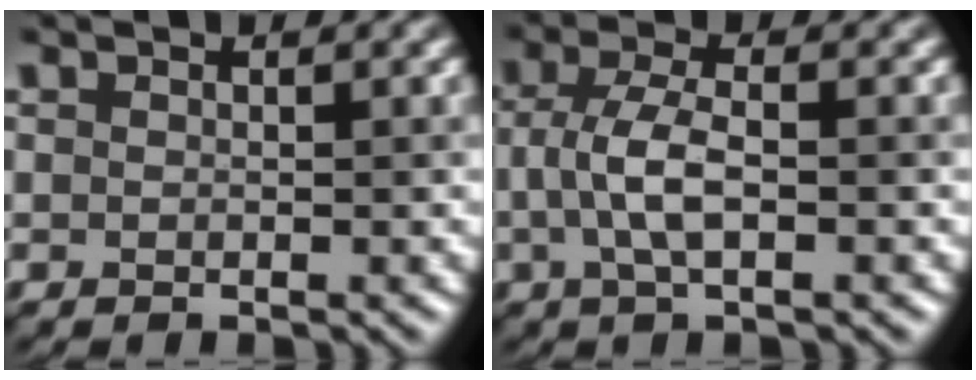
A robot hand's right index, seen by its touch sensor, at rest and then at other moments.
{"total": 3.6, "force": [-0.5, 1.2, 3.4], "torque": [-0.073, 0.004, -0.012]}